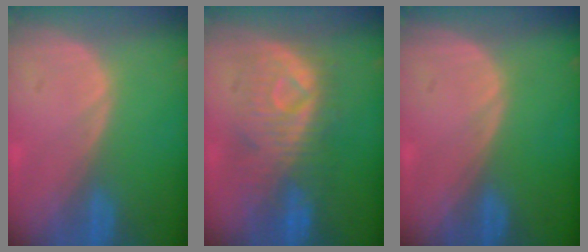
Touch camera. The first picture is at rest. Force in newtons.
{"total": 8.8, "press": 8.7, "slide": 1.6}
{"total": 0.0}